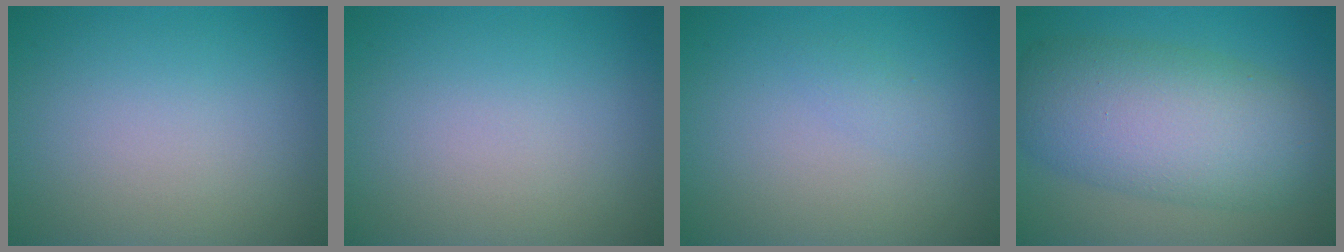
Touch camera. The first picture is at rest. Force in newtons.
{"total": 0.0}
{"total": 0.8, "press": 0.8, "slide": 0.0}
{"total": 9.7, "press": 9.7, "slide": 0.3}